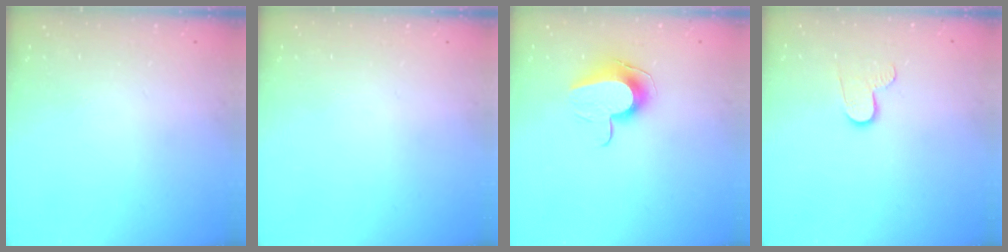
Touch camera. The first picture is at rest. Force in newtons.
{"total": 0.0}
{"total": 10.0, "press": 10.0, "slide": 1.2}
{"total": 5.9, "press": 5.9, "slide": 0.4}